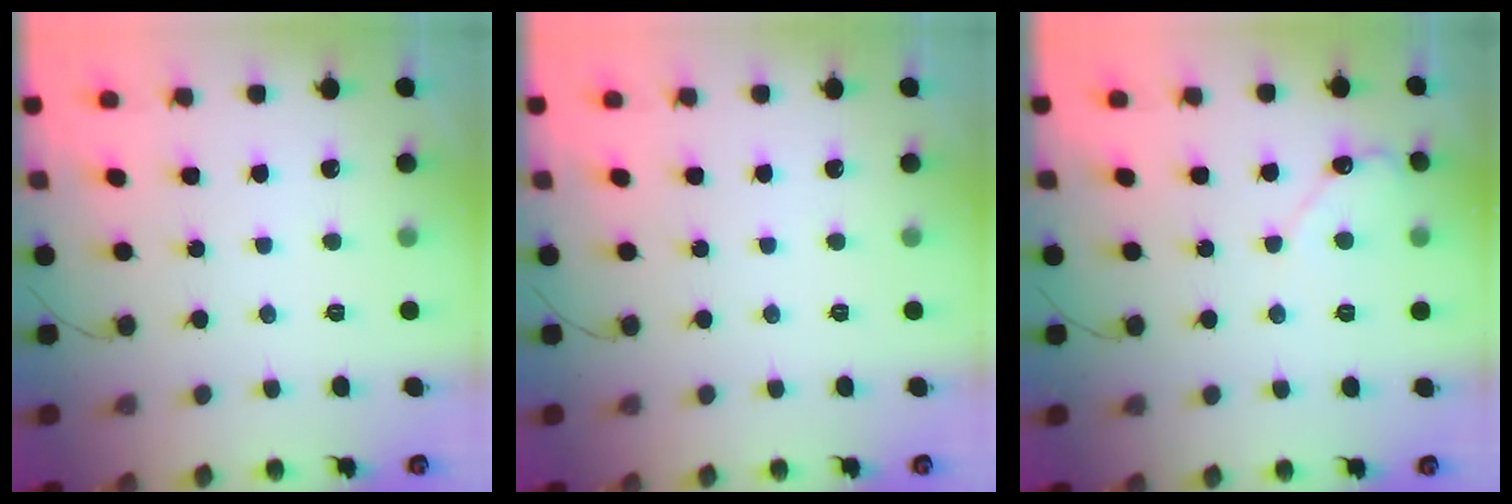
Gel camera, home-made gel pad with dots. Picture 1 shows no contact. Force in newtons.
{"total": 0.0}
{"total": 5.9, "press": 5.8, "slide": 0.5}